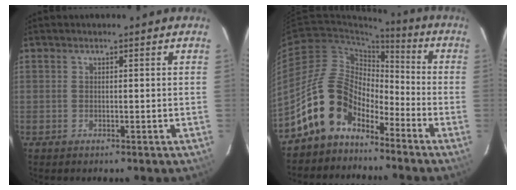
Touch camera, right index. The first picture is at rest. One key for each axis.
{"total": 12.4, "fx": -8.7, "fy": 7.0, "fz": 5.2, "tx": -0.100, "ty": 0.029, "tz": -0.161}